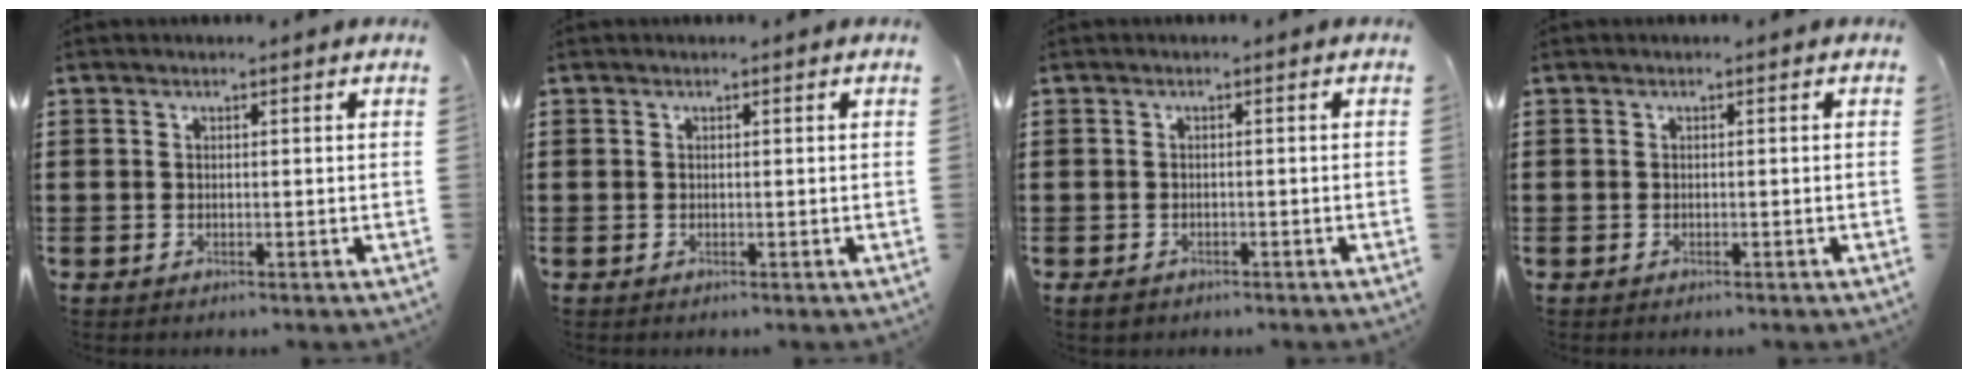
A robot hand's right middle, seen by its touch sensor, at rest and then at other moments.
{"total": 0.0}
{"total": 0.8, "force": [-0.6, 0.4, 0.2], "torque": [-0.007, 0.000, -0.013]}
{"total": 0.0}